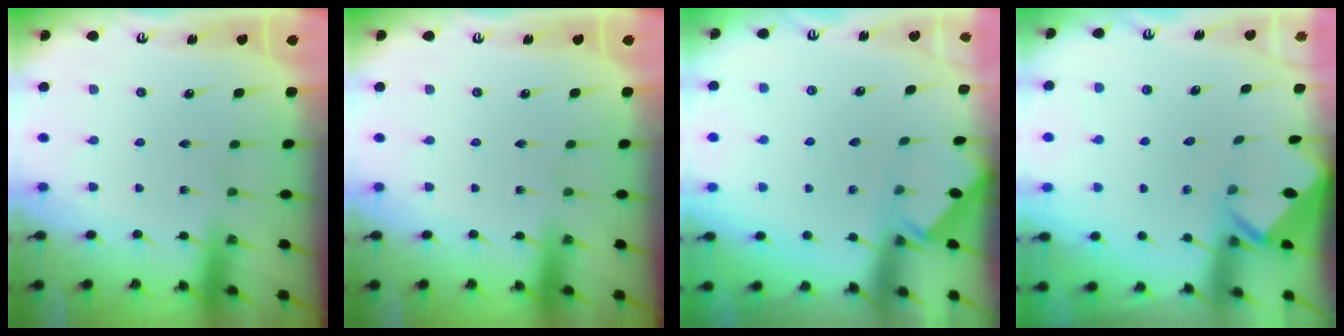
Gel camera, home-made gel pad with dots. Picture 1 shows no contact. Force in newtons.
{"total": 0.0}
{"total": 1.7, "press": 1.7, "slide": 0.2}
{"total": 3.0, "press": 3.0, "slide": 0.2}